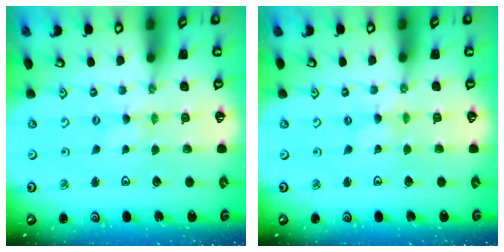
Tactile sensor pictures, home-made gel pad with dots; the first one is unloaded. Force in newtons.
{"total": 0.0}